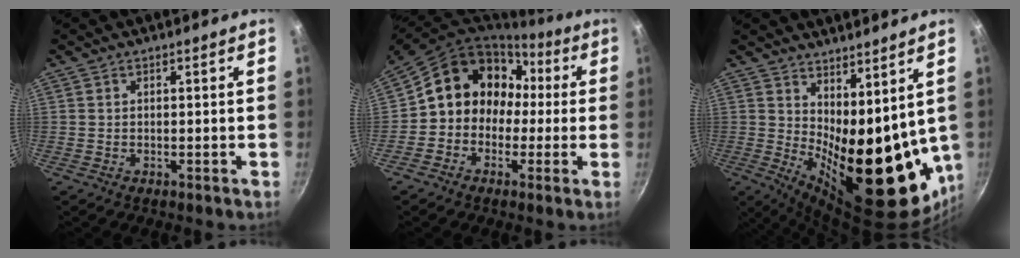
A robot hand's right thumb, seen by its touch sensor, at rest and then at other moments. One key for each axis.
{"total": 15.0, "fx": 0.4, "fy": 12.8, "fz": 7.7, "tx": -0.084, "ty": 0.057, "tz": -0.009}
{"total": 20.4, "fx": 5.2, "fy": 9.0, "fz": 17.6, "tx": -0.215, "ty": -0.050, "tz": 0.106}